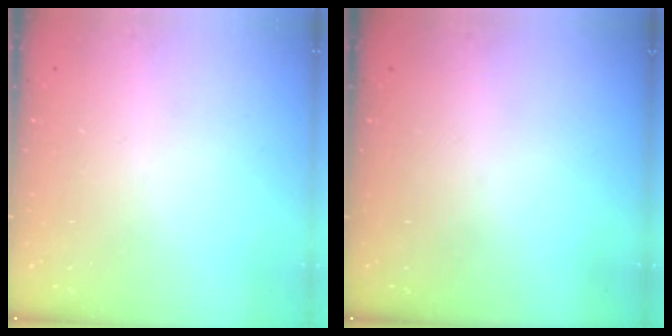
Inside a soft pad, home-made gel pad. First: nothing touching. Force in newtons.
{"total": 0.0}